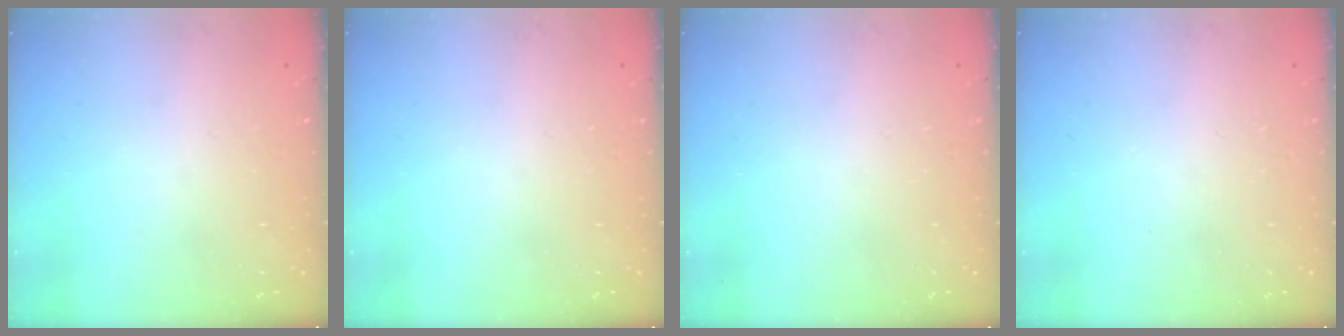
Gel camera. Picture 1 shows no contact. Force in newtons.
{"total": 0.0}
{"total": 0.0}
{"total": 0.0}